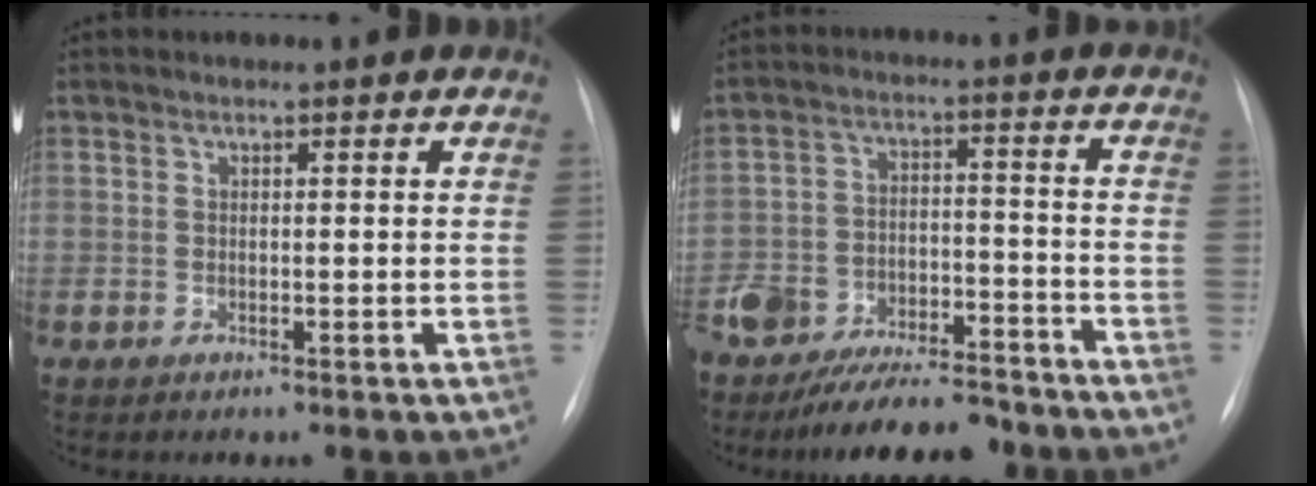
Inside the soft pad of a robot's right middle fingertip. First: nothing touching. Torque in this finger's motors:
{"motor_torque": [1.06, -1.08, 0.69, 0.17]}